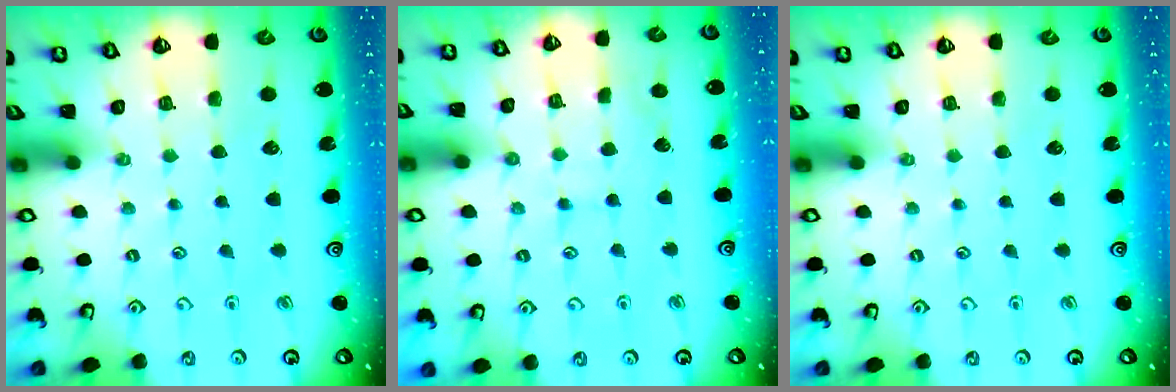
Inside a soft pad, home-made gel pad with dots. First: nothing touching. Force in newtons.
{"total": 4.6, "press": 4.6, "slide": 0.5}
{"total": 0.0}